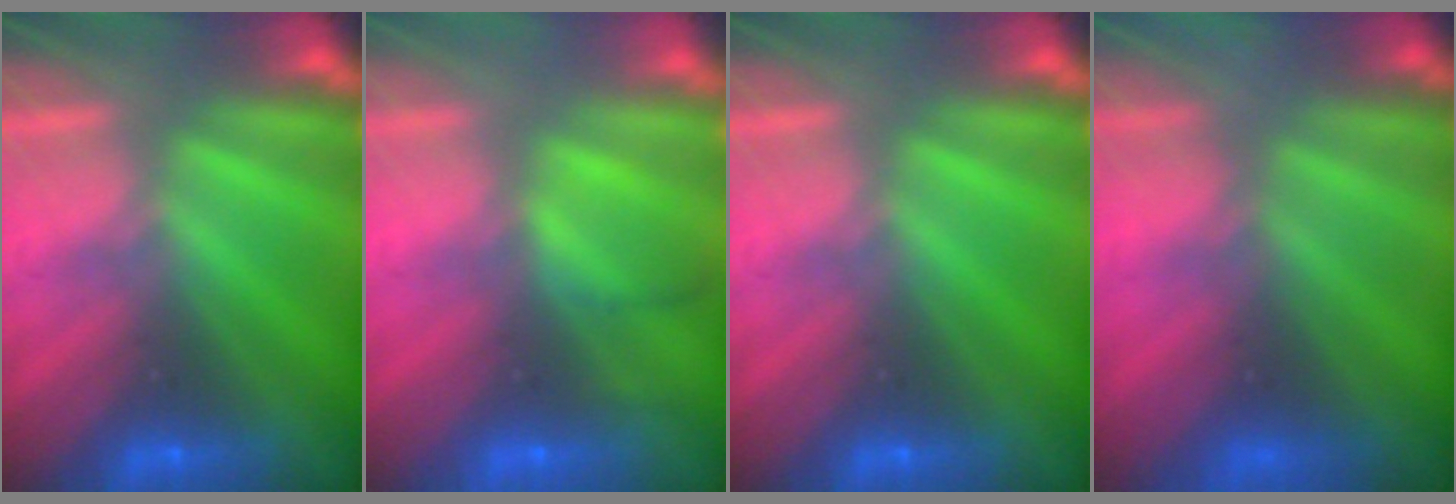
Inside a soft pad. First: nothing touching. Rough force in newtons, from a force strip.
{"total": 2.1}
{"total": 0.0}
{"total": 5.9}